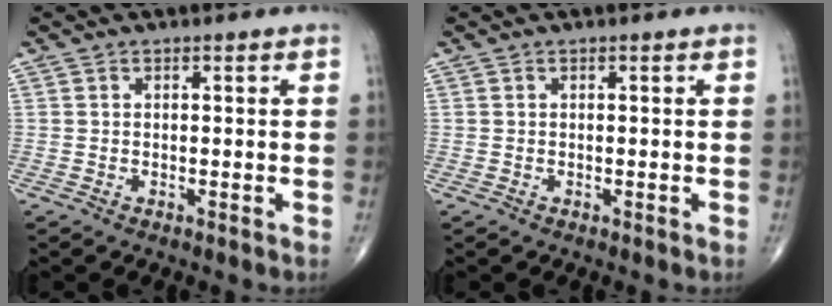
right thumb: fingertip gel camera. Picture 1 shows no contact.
{"total": 0.0}